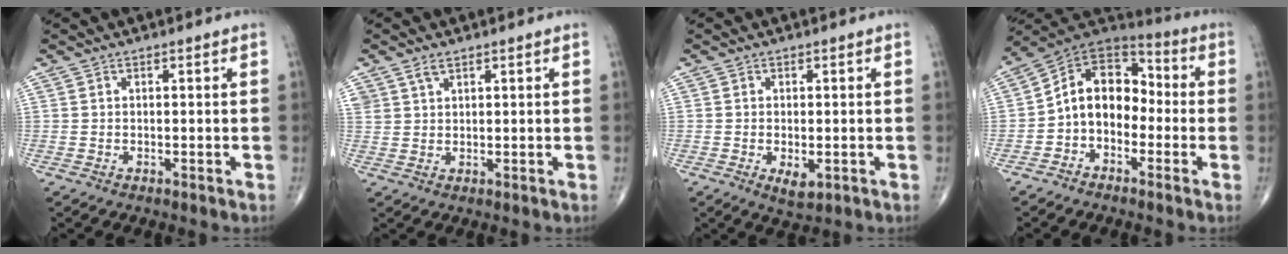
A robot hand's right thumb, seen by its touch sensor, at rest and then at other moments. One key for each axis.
{"total": 2.4, "fx": 1.6, "fy": 1.3, "fz": 1.1, "tx": -0.018, "ty": -0.004, "tz": 0.035}
{"total": 3.3, "fx": -0.9, "fy": 1.6, "fz": 2.8, "tx": -0.046, "ty": -0.009, "tz": -0.009}
{"total": 12.2, "fx": -2.2, "fy": 8.9, "fz": 8.0, "tx": -0.101, "ty": 0.062, "tz": -0.055}